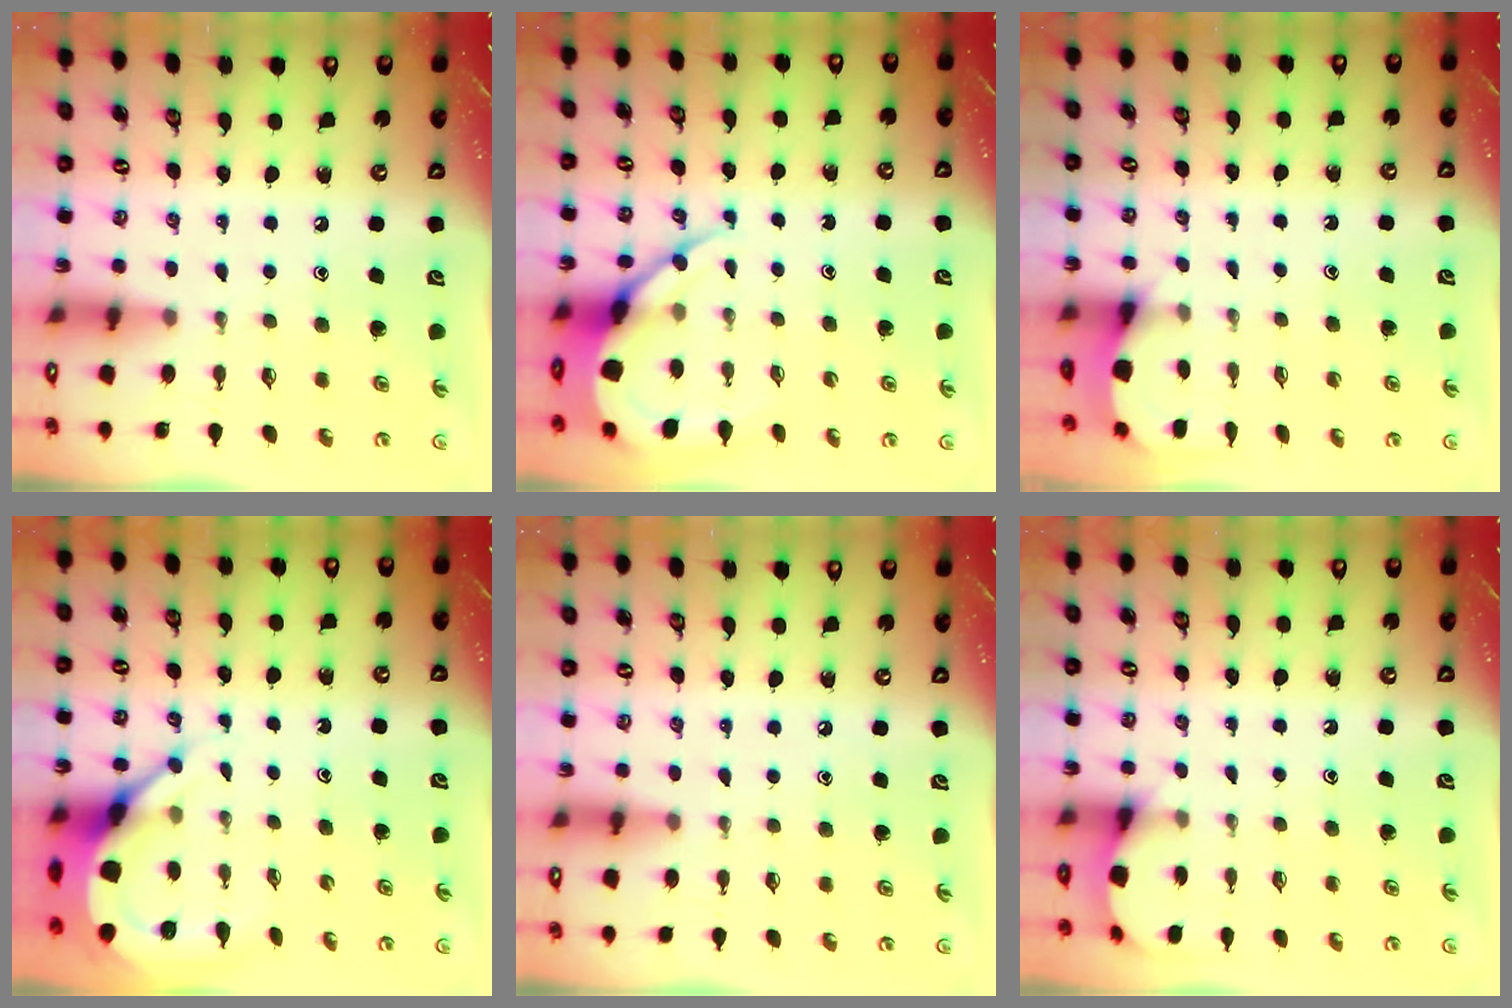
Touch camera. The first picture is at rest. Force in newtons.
{"total": 8.9, "press": 8.8, "slide": 1.0}
{"total": 2.8, "press": 2.8, "slide": 0.3}
{"total": 7.5, "press": 7.4, "slide": 1.0}
{"total": 2.9, "press": 2.8, "slide": 0.4}
{"total": 5.0, "press": 5.0, "slide": 0.4}